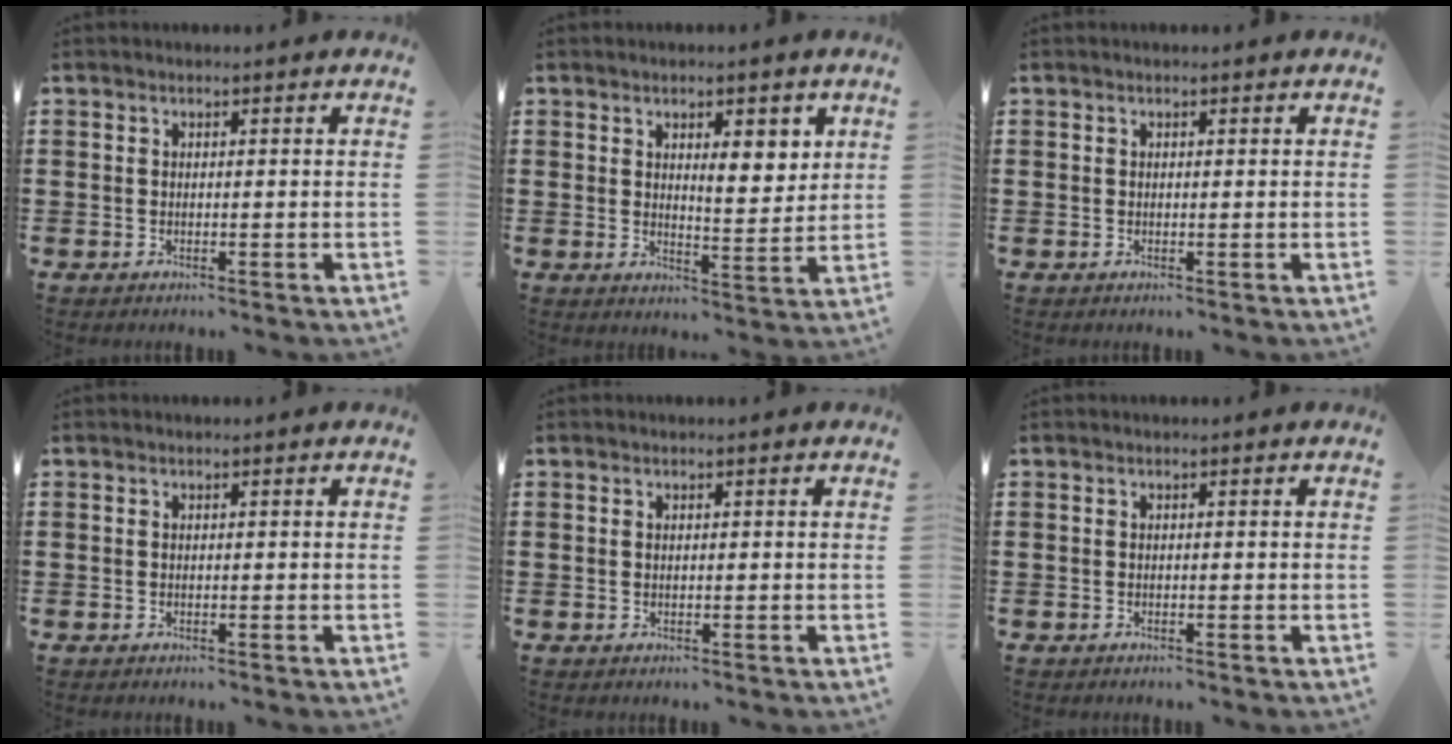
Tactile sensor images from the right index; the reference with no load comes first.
{"total": 5.3, "force": [2.4, 2.2, 4.2], "torque": [-0.059, -0.005, 0.034]}
{"total": 0.0}
{"total": 0.0}
{"total": 0.0}
{"total": 0.0}